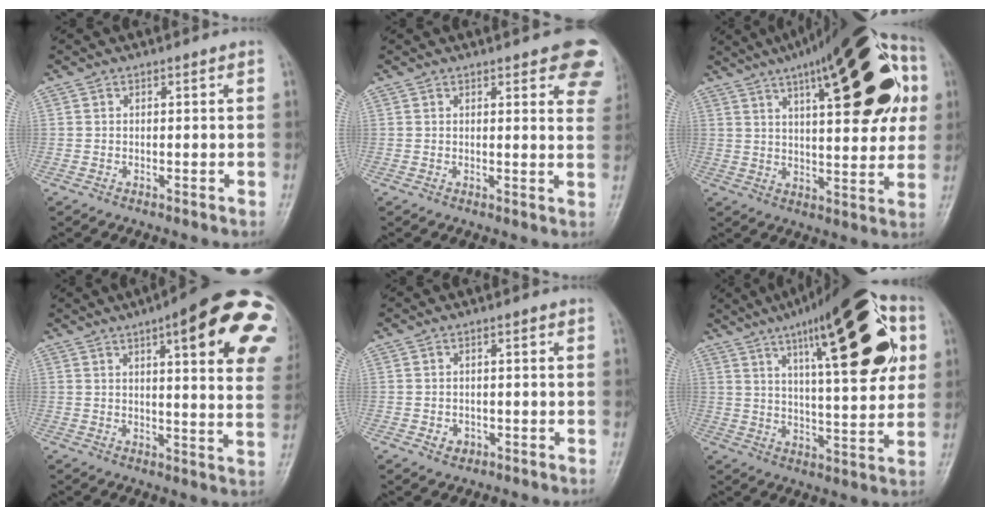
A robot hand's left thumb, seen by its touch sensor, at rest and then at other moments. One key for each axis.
{"total": 10.5, "fx": 6.4, "fy": 3.6, "fz": 7.5, "tx": -0.054, "ty": -0.023, "tz": 0.061}
{"total": 28.1, "fx": 10.2, "fy": 9.8, "fz": 24.3, "tx": -0.325, "ty": 0.017, "tz": 0.141}
{"total": 24.7, "fx": 9.4, "fy": 6.3, "fz": 22.0, "tx": -0.222, "ty": -0.003, "tz": 0.117}
{"total": 2.4, "fx": -0.9, "fy": 2.0, "fz": 1.0, "tx": -0.004, "ty": 0.005, "tz": -0.011}
{"total": 25.6, "fx": 10.1, "fy": 7.8, "fz": 22.2, "tx": -0.300, "ty": 0.000, "tz": 0.148}